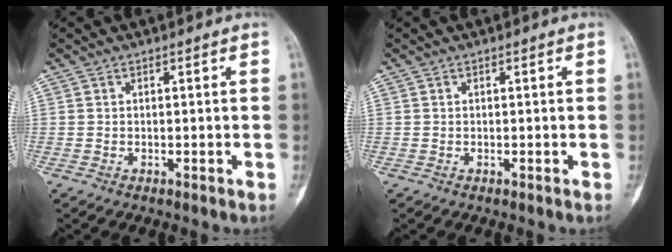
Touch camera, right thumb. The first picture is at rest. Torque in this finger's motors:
{"motor_torque": [0.09, -0.08, 0.12, 0.11, 0.02]}